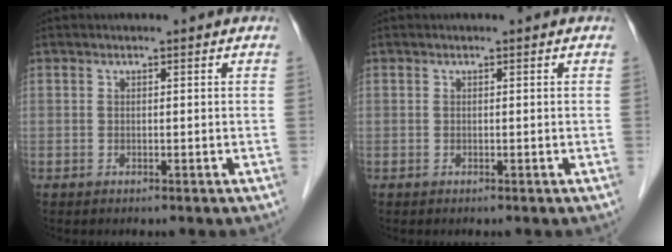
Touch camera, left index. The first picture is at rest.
{"total": 0.0}